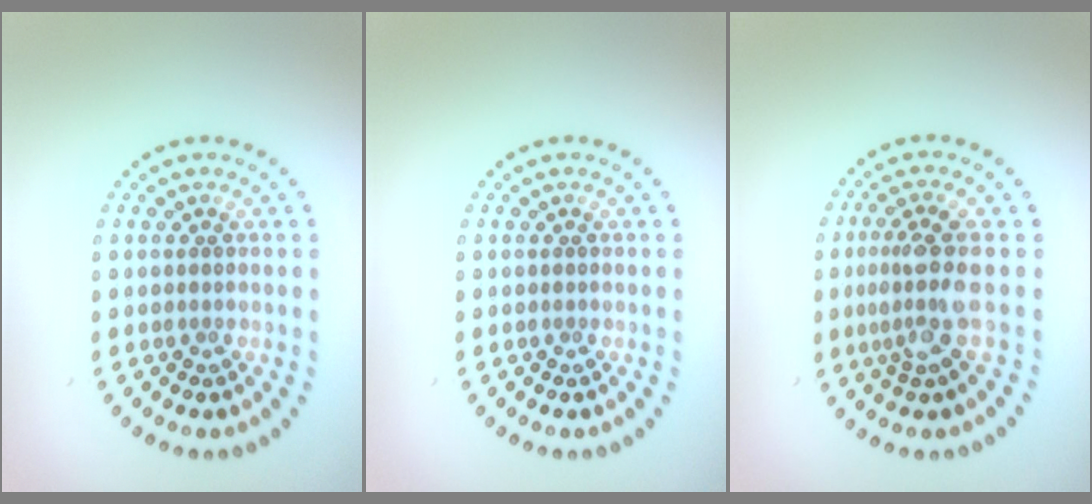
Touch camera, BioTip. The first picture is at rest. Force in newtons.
{"total": 0.0}
{"total": 3.6, "press": 2.8, "slide": 2.3}